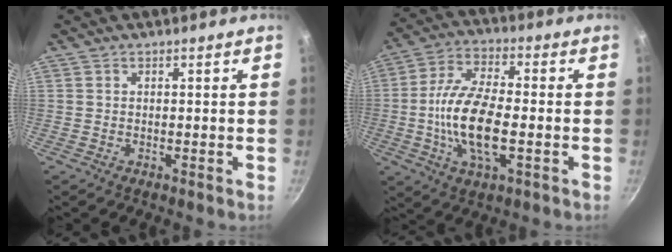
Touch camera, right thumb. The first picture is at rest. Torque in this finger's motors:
{"motor_torque": [2.60, 2.40, 1.58, 0.09, 0.52]}